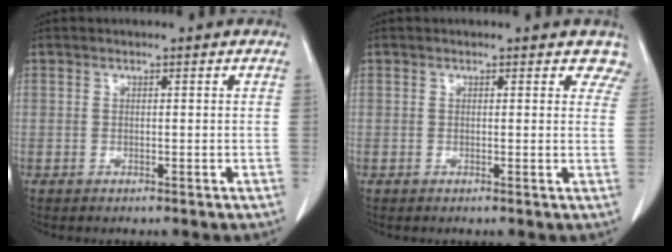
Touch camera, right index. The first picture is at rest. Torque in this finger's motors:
{"motor_torque": [0.03, 0.09, 0.02, 0.00]}